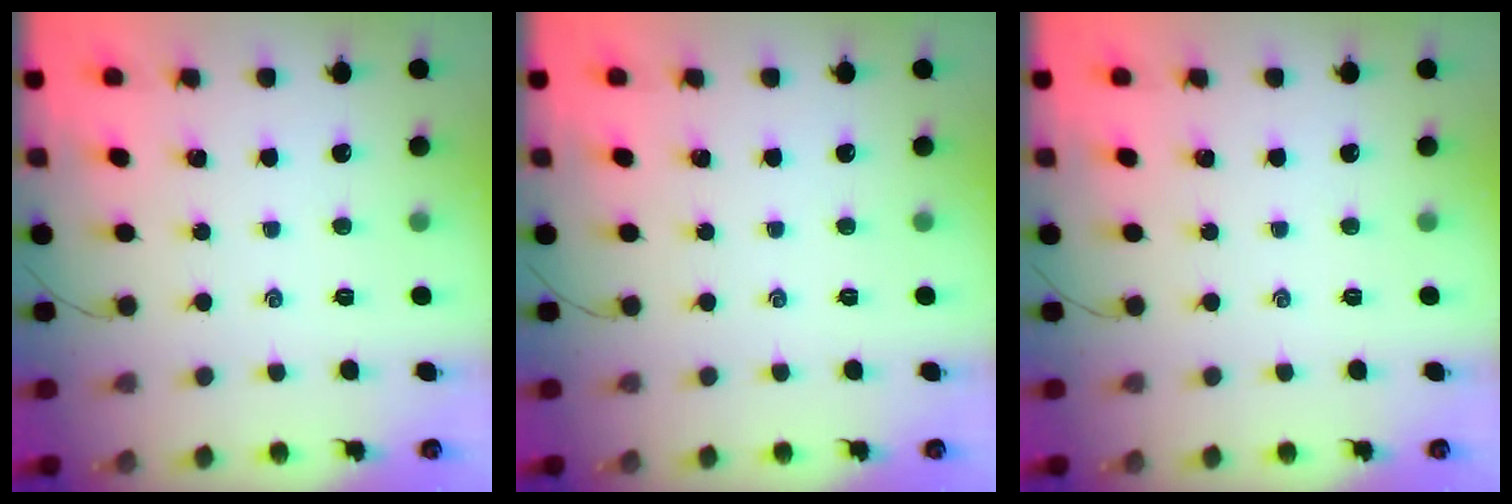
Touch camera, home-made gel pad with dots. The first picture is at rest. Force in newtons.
{"total": 0.0}
{"total": 0.0}